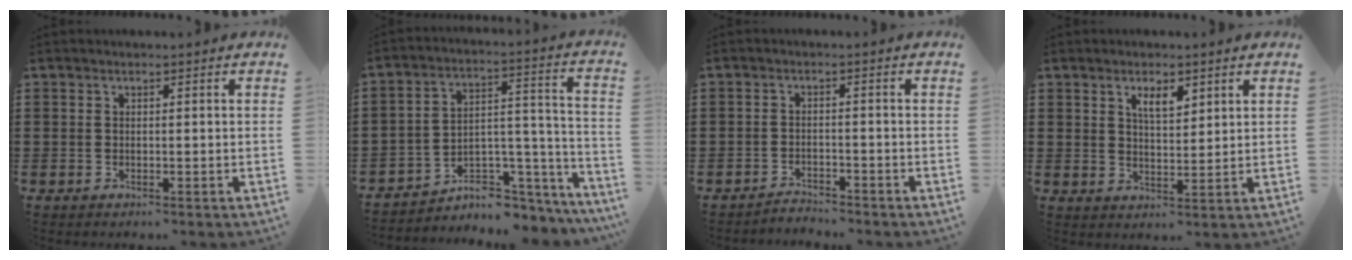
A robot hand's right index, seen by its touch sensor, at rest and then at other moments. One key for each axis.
{"total": 4.8, "fx": -3.6, "fy": 2.7, "fz": 1.5, "tx": -0.032, "ty": -0.002, "tz": -0.068}
{"total": 2.1, "fx": -2.1, "fy": 0.1, "fz": -0.2, "tx": -0.005, "ty": 0.004, "tz": -0.047}
{"total": 3.7, "fx": 2.3, "fy": 1.3, "fz": 2.6, "tx": -0.048, "ty": 0.001, "tz": 0.039}